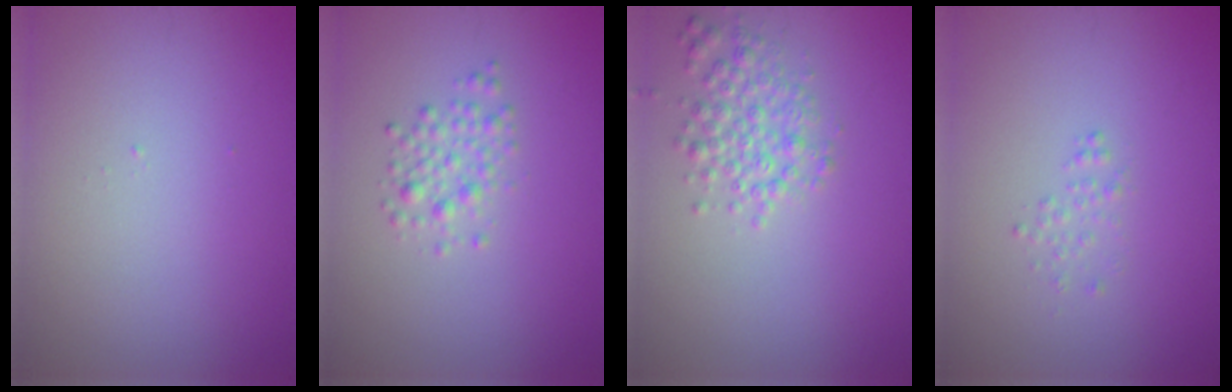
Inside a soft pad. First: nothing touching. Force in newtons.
{"total": 1.9, "press": 1.9, "slide": 0.1}
{"total": 2.8, "press": 2.8, "slide": 0.1}
{"total": 0.9, "press": 0.9, "slide": 0.0}